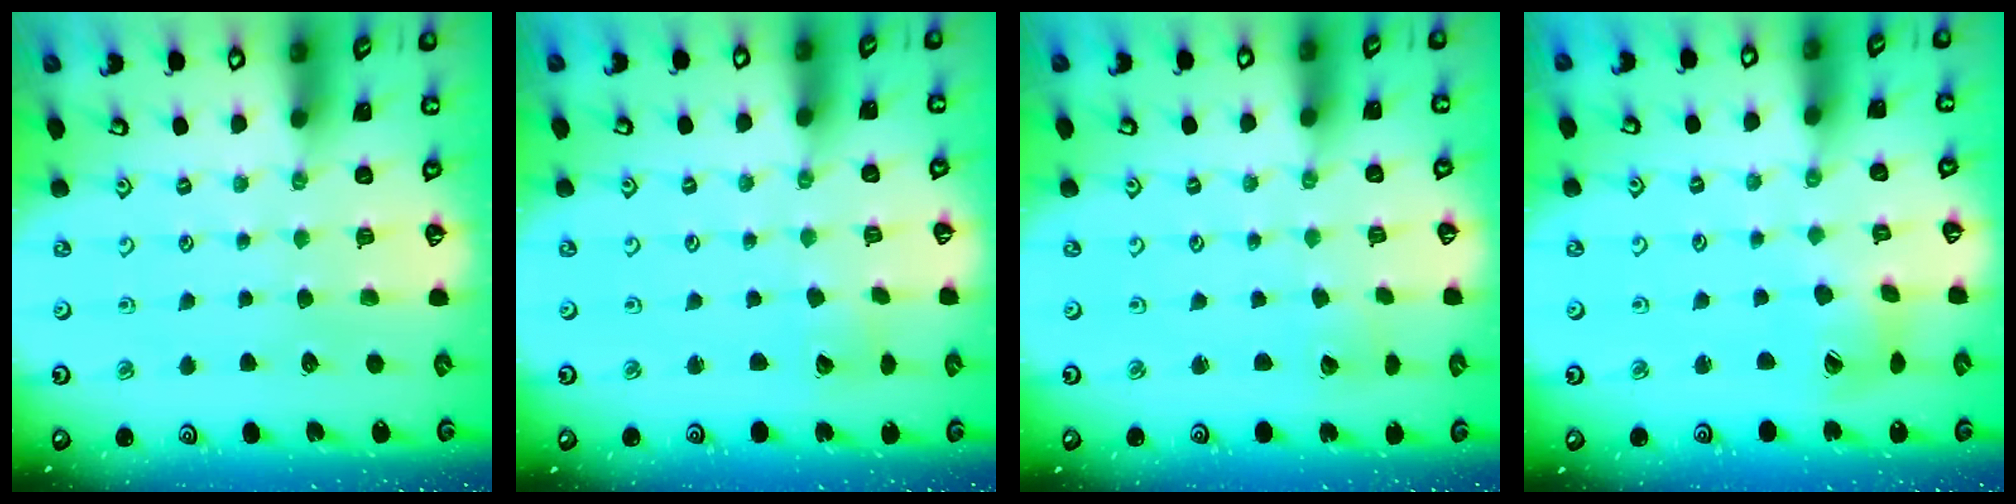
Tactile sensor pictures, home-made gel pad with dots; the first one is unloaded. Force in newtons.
{"total": 3.8, "press": 3.8, "slide": 0.4}
{"total": 2.3, "press": 2.3, "slide": 0.1}
{"total": 6.7, "press": 6.7, "slide": 0.9}